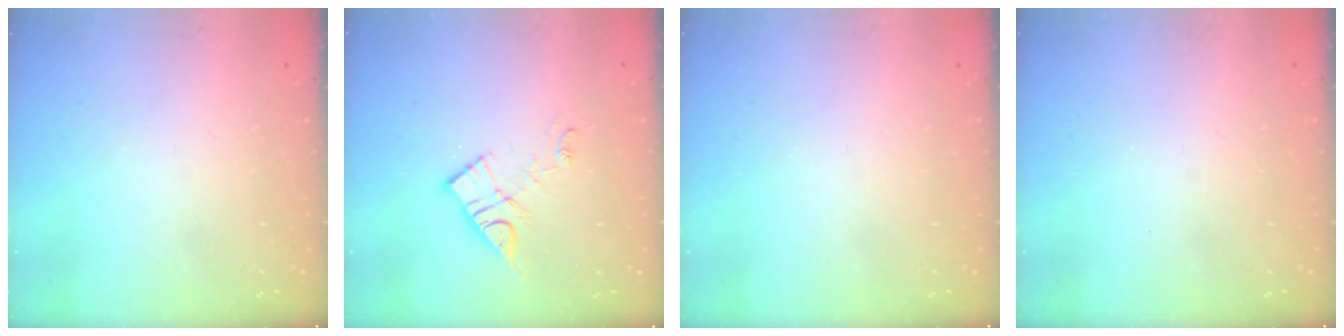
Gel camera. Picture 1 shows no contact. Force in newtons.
{"total": 9.8, "press": 9.7, "slide": 0.6}
{"total": 0.0}
{"total": 3.4, "press": 3.4, "slide": 0.4}